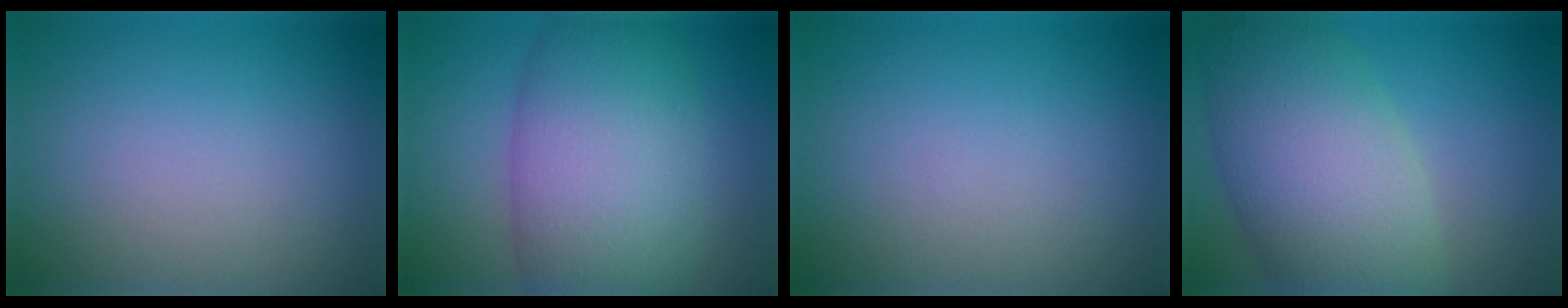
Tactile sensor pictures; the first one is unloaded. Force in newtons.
{"total": 10.5, "press": 10.5, "slide": 0.3}
{"total": 0.0}
{"total": 10.1, "press": 10.1, "slide": 0.7}